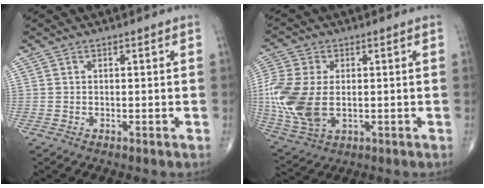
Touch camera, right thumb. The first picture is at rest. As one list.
[{"total": 15.9, "force": [-0.7, 10.0, 12.4], "torque": [-0.303, -0.013, -0.003]}]